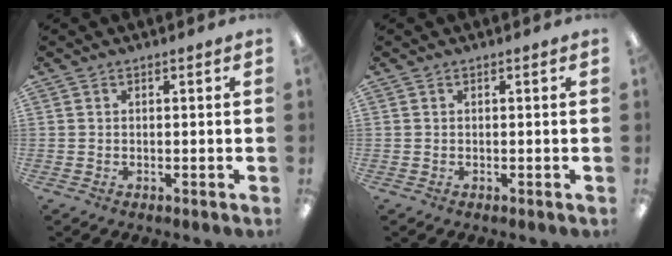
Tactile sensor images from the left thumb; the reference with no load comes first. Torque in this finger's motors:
{"motor_torque": [0.00, 0.00, -0.03, -0.03, 0.00]}